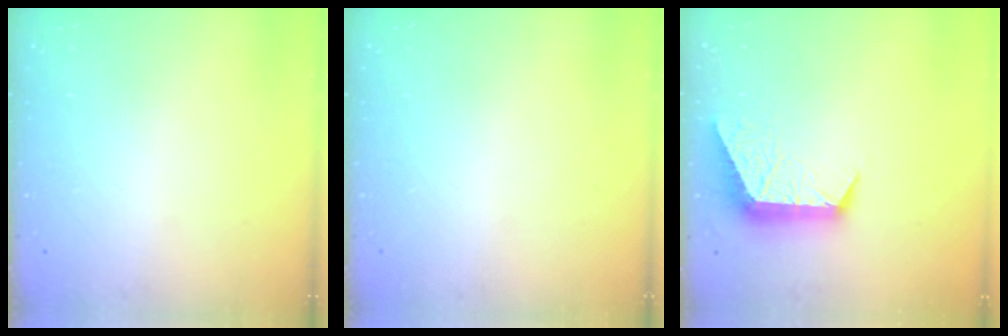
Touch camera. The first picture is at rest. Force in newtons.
{"total": 0.0}
{"total": 11.0, "press": 11.0, "slide": 0.5}